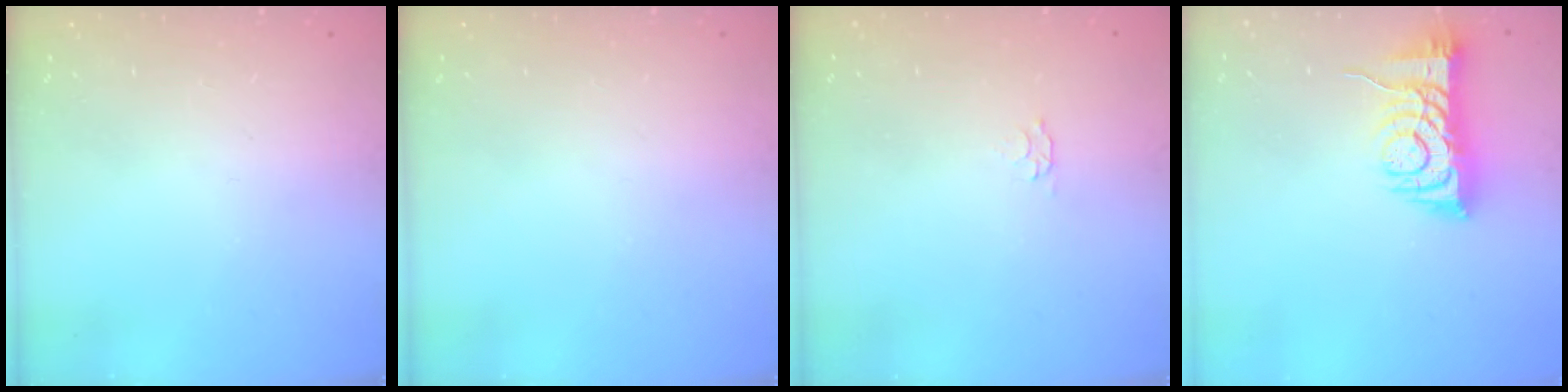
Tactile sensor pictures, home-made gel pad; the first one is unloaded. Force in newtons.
{"total": 0.0}
{"total": 2.8, "press": 2.7, "slide": 0.5}
{"total": 7.6, "press": 7.5, "slide": 1.2}